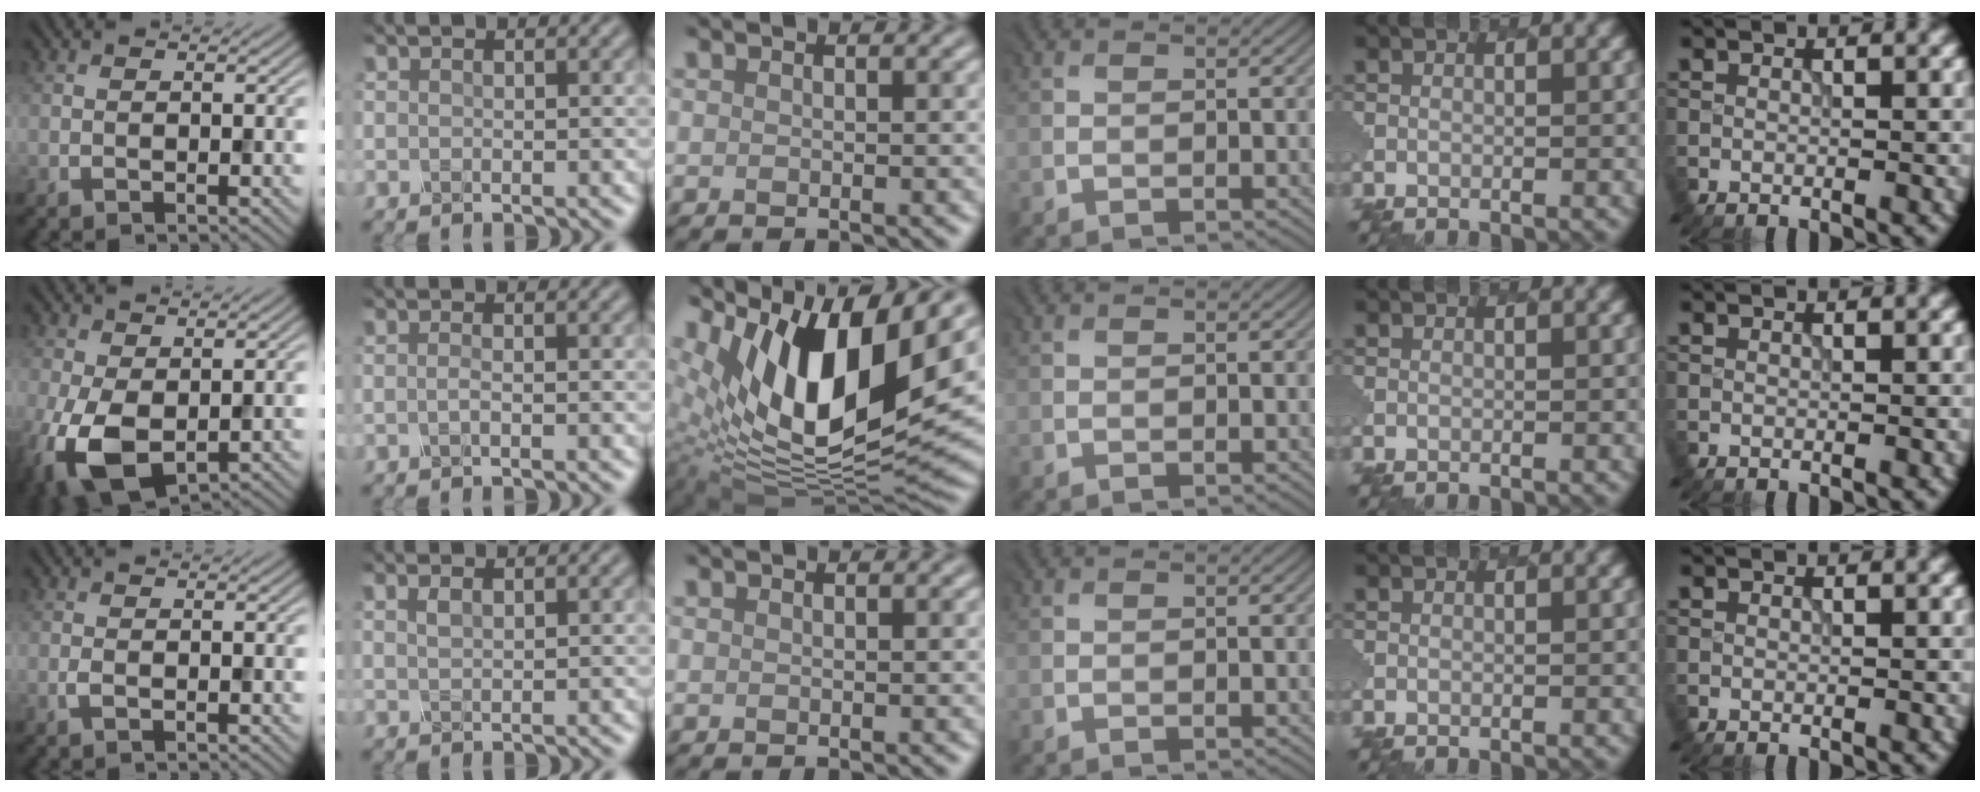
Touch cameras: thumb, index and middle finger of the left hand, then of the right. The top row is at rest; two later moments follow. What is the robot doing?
{"motion": "dispense", "object": "pipette"}